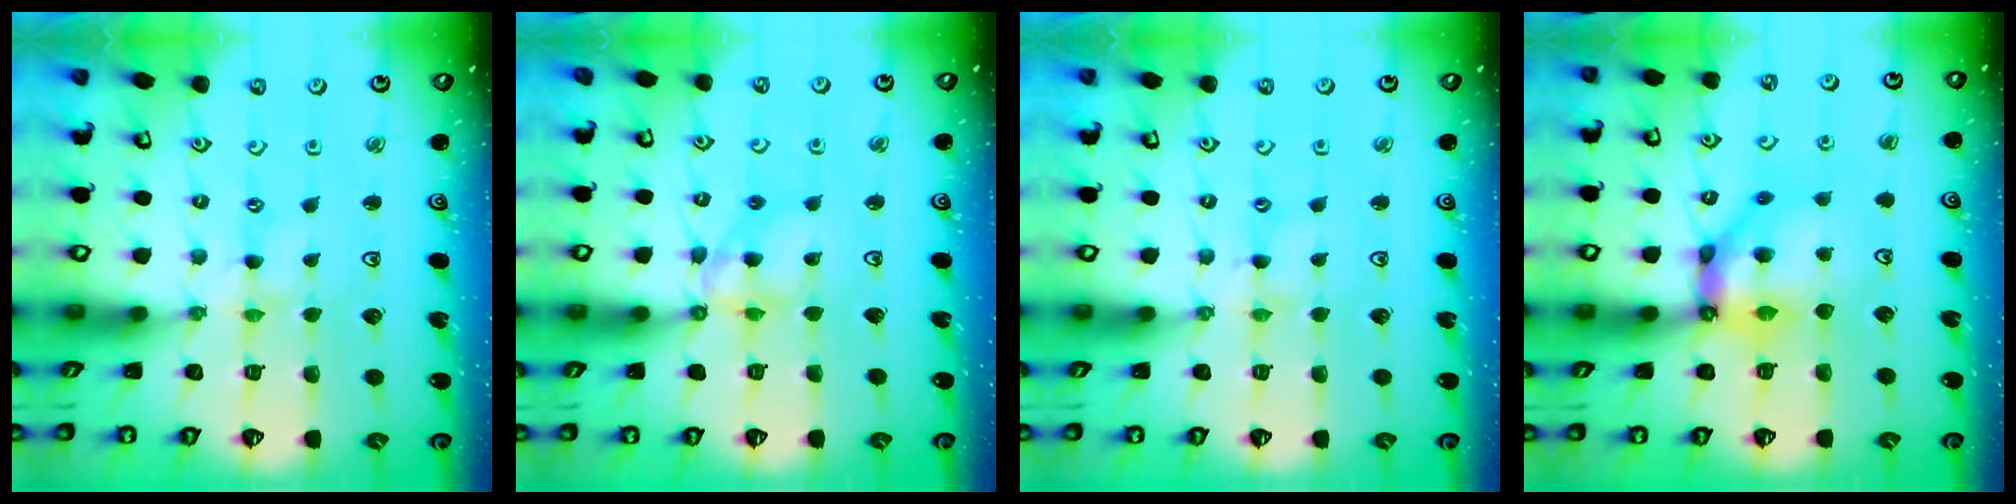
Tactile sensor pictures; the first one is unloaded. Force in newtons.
{"total": 10.0, "press": 9.9, "slide": 1.0}
{"total": 1.7, "press": 1.7, "slide": 0.2}
{"total": 11.2, "press": 11.2, "slide": 1.0}